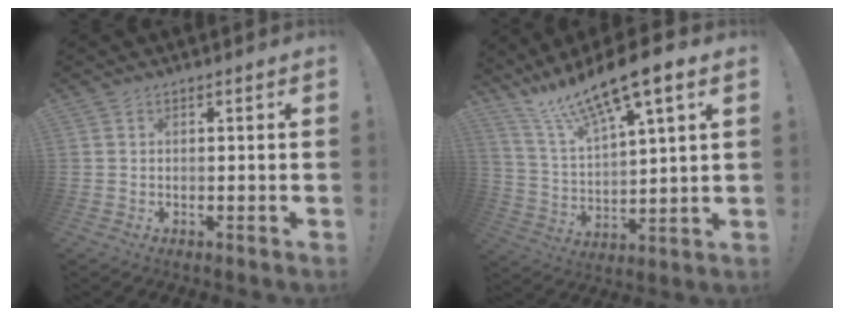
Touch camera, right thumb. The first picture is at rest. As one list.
[{"total": 14.7, "force": [11.8, 2.9, 8.4], "torque": [-0.162, -0.082, 0.202]}]